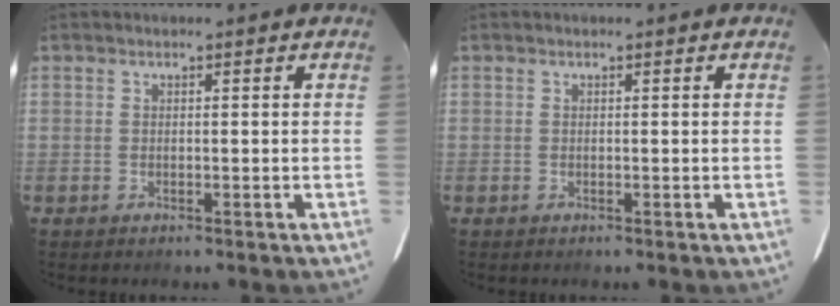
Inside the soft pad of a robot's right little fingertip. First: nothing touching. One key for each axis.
{"total": 0.0}